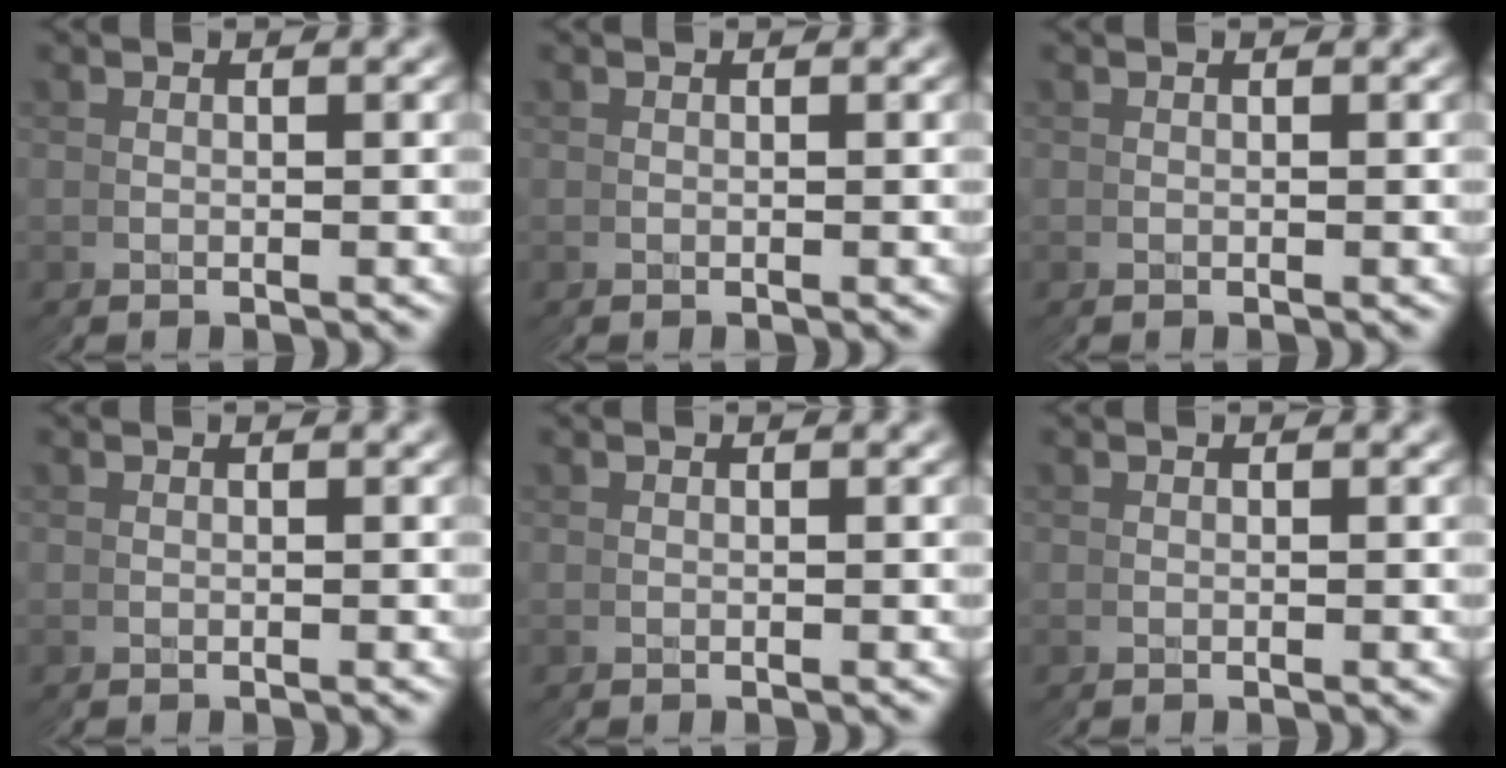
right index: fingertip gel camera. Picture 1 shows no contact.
{"total": 0.0}
{"total": 0.0}
{"total": 0.0}
{"total": 0.0}
{"total": 0.0}